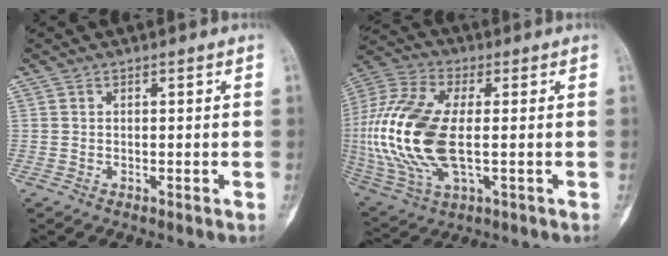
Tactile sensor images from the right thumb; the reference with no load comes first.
{"total": 21.3, "force": [-0.6, 10.4, 18.6], "torque": [-0.420, -0.002, -0.005]}